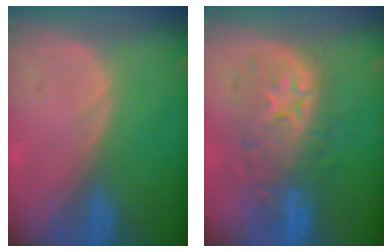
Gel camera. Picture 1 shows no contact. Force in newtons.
{"total": 9.9, "press": 9.2, "slide": 3.5}